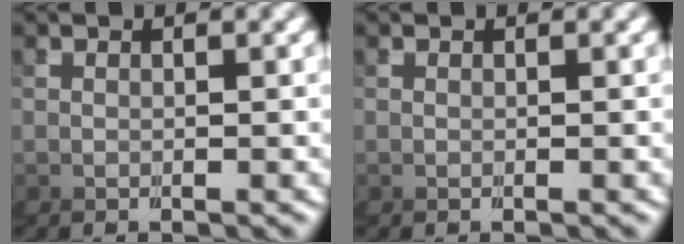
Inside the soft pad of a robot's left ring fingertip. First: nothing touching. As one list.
[{"total": 0.0}]